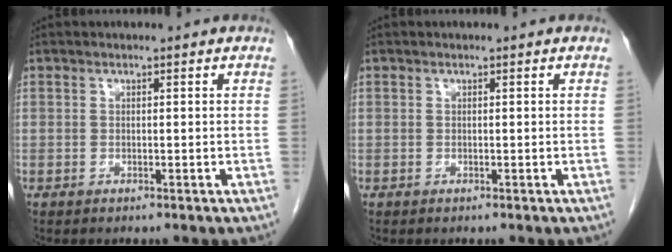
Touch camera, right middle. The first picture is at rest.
{"total": 0.0}